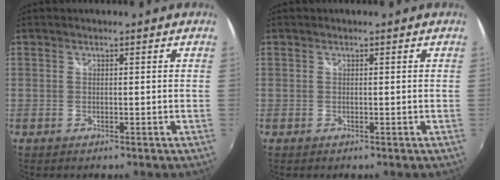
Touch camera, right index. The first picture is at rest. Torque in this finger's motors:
{"motor_torque": [0.04, 0.06, 0.00, 0.00]}